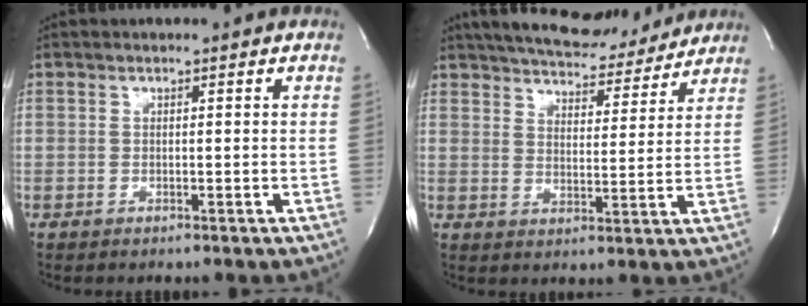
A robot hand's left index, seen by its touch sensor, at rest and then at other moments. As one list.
[{"total": 14.5, "force": [13.2, 4.0, 4.7], "torque": [-0.066, 0.007, 0.182]}]